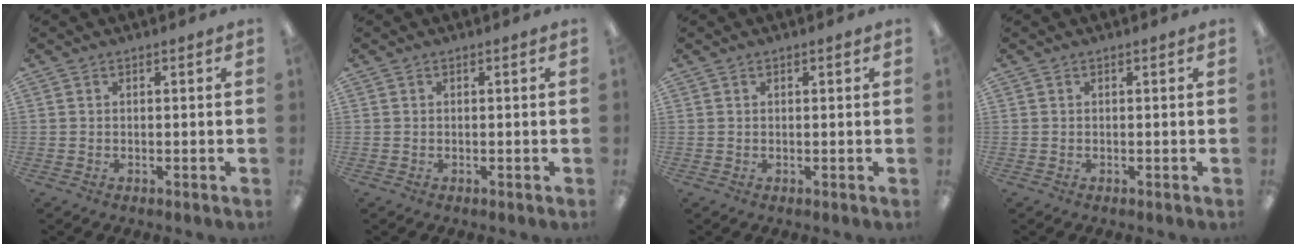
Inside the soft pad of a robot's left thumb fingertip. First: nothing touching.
{"total": 0.0}
{"total": 0.6, "force": [0.4, 0.2, 0.3], "torque": [-0.007, 0.003, 0.007]}
{"total": 0.0}